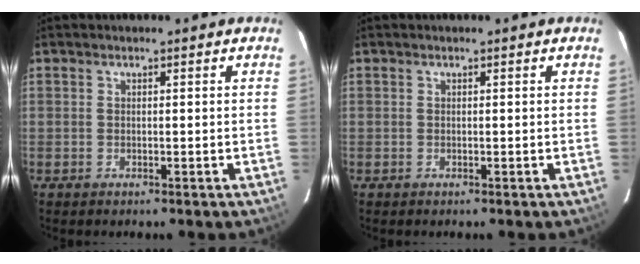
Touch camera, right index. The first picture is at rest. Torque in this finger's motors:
{"motor_torque": [2.14, 0.00, -0.03, 0.00]}